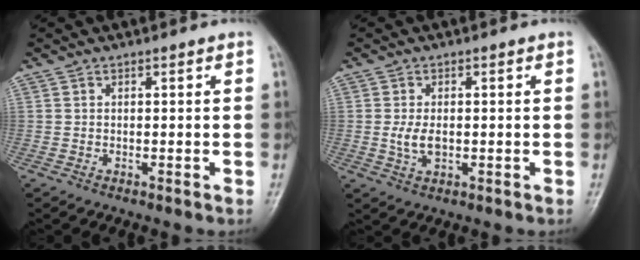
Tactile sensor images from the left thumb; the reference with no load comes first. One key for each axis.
{"total": 3.7, "fx": -0.3, "fy": 2.2, "fz": 3.0, "tx": -0.060, "ty": -0.005, "tz": -0.005}